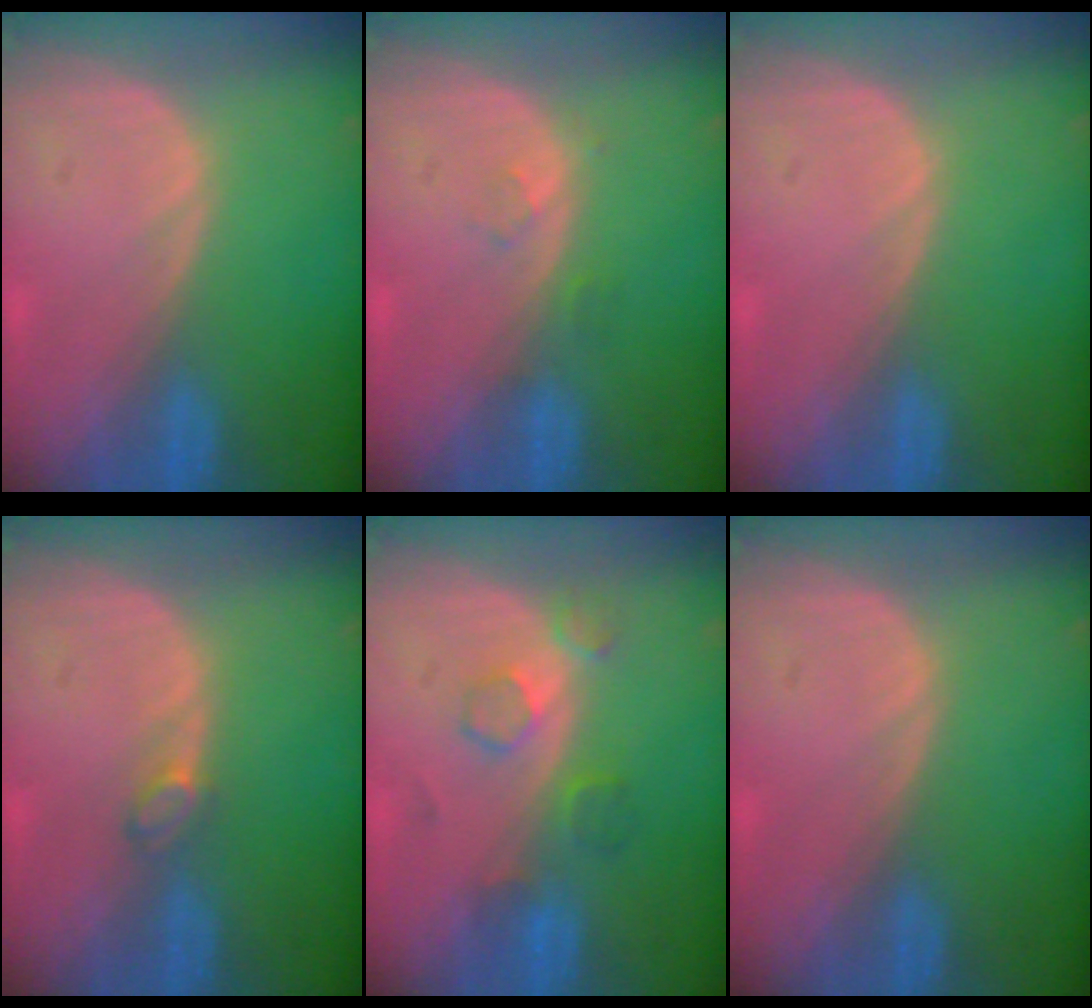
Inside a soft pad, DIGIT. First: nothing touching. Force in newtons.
{"total": 1.4, "press": 1.4, "slide": 0.1}
{"total": 0.0}
{"total": 1.6, "press": 1.6, "slide": 0.2}
{"total": 4.2, "press": 4.2, "slide": 0.5}
{"total": 0.0}